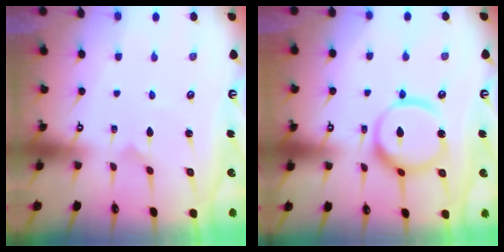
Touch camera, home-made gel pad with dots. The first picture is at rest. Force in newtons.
{"total": 15.8, "press": 15.6, "slide": 2.0}